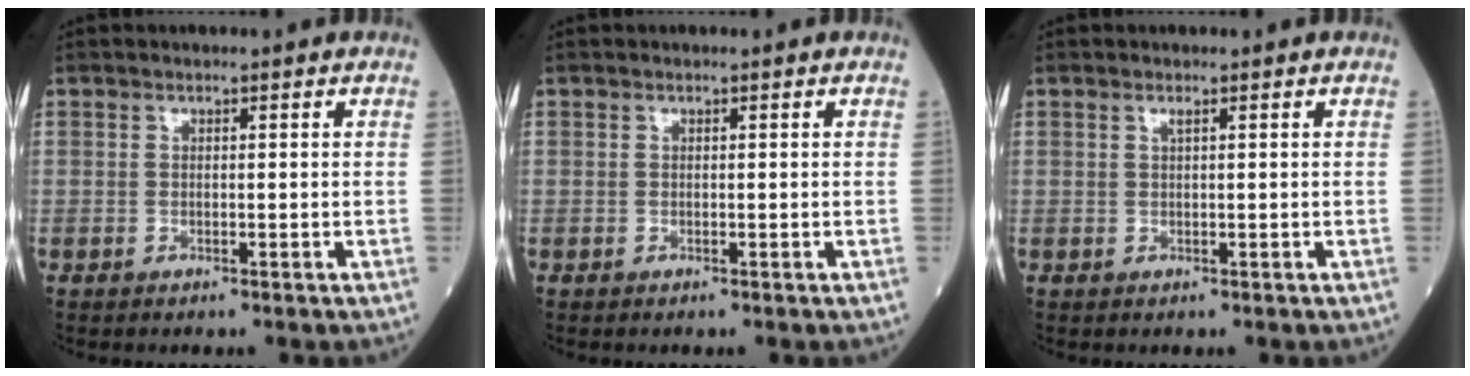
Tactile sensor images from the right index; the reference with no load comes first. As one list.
[{"total": 0.0}, {"total": 0.6, "force": [0.3, -0.1, 0.5], "torque": [-0.013, 0.000, 0.007]}]